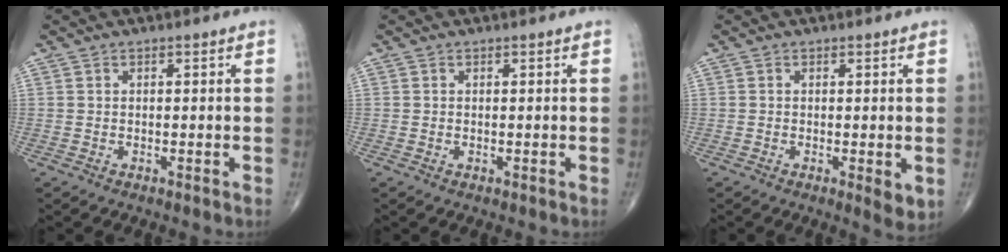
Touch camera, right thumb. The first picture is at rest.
{"total": 0.0}
{"total": 3.3, "force": [-0.6, 1.1, 3.1], "torque": [-0.043, -0.010, -0.010]}